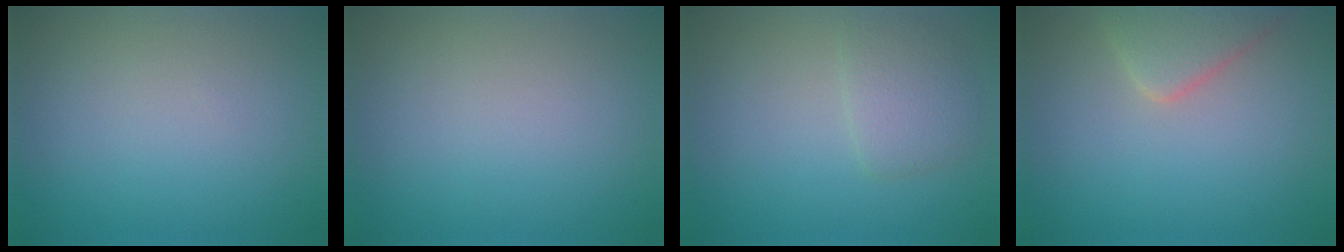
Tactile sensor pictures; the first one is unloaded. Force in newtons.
{"total": 0.0}
{"total": 2.4, "press": 2.4, "slide": 0.0}
{"total": 3.3, "press": 3.3, "slide": 0.4}